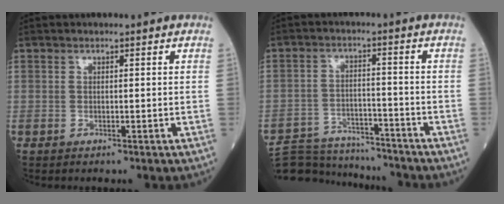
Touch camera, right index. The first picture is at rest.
{"total": 13.4, "force": [-12.8, 3.3, 2.3], "torque": [-0.044, 0.016, -0.193]}